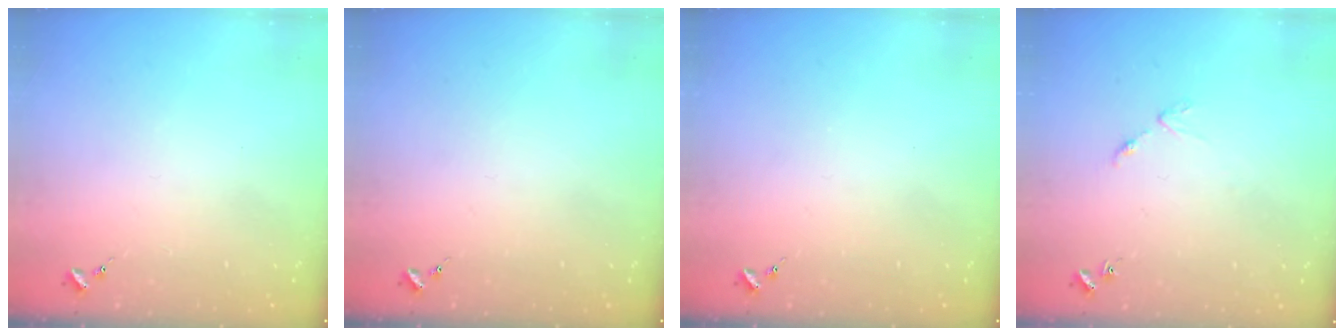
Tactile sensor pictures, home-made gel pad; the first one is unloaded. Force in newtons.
{"total": 0.0}
{"total": 0.0}
{"total": 3.8, "press": 3.8, "slide": 0.5}